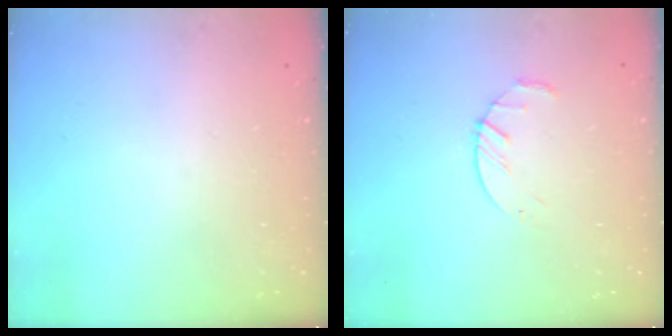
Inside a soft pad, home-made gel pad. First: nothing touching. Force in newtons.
{"total": 3.6, "press": 3.5, "slide": 0.5}